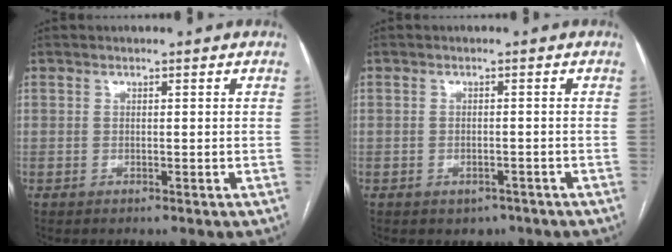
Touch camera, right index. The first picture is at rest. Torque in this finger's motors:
{"motor_torque": [0.50, -0.38, 0.05, 0.01]}